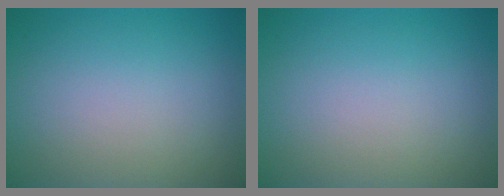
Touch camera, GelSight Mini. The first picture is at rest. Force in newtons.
{"total": 0.0}